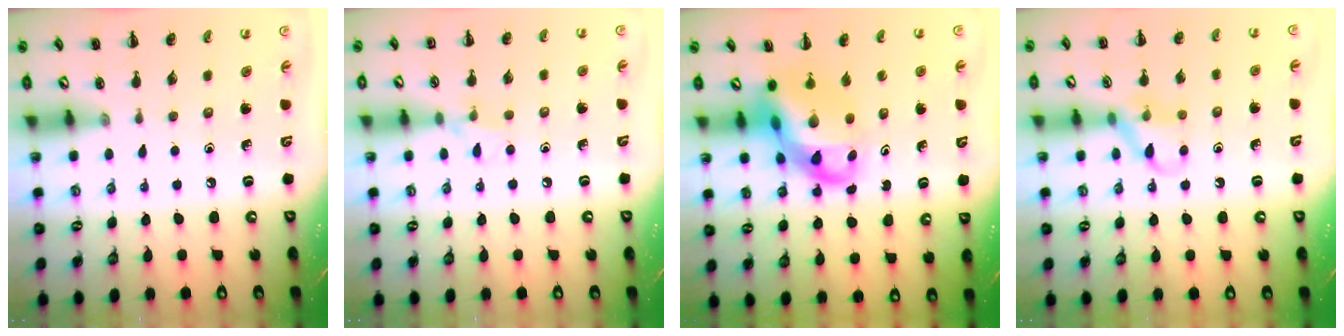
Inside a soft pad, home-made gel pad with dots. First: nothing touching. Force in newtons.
{"total": 6.1, "press": 5.9, "slide": 1.3}
{"total": 11.7, "press": 11.3, "slide": 3.2}
{"total": 9.1, "press": 9.1, "slide": 0.8}